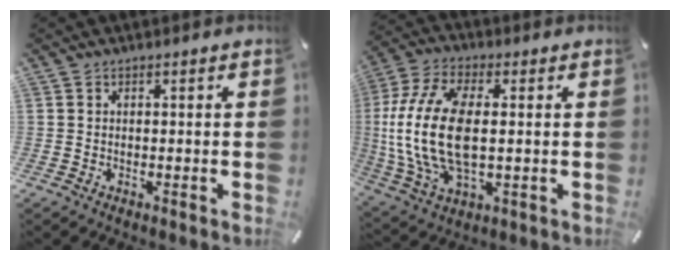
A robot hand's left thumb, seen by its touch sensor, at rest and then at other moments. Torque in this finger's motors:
{"motor_torque": [2.50, 2.51, 2.55, 0.22, 1.01]}